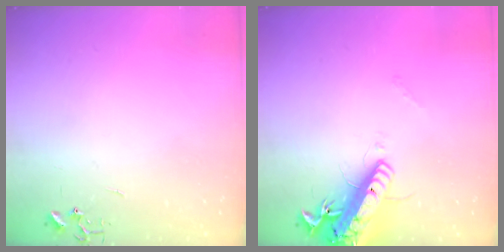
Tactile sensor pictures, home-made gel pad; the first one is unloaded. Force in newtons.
{"total": 18.1, "press": 17.7, "slide": 3.6}